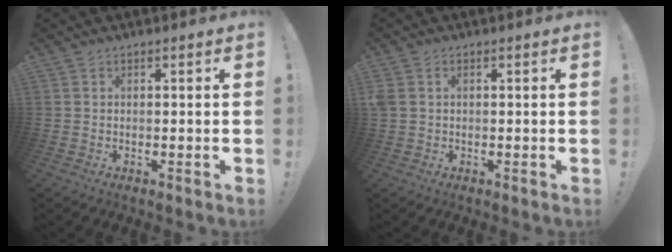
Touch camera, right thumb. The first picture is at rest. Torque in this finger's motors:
{"motor_torque": [0.24, -0.33, 0.30, -0.33, 0.14]}